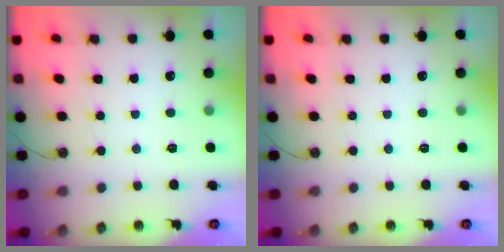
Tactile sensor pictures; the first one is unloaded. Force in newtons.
{"total": 0.0}